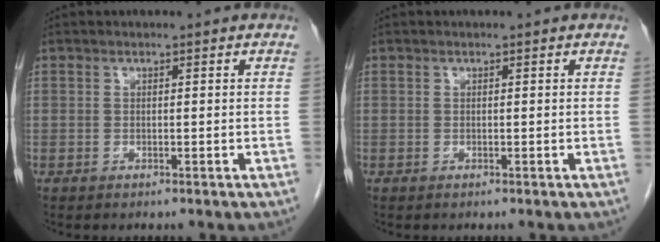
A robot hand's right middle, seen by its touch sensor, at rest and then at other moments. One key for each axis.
{"total": 0.0}